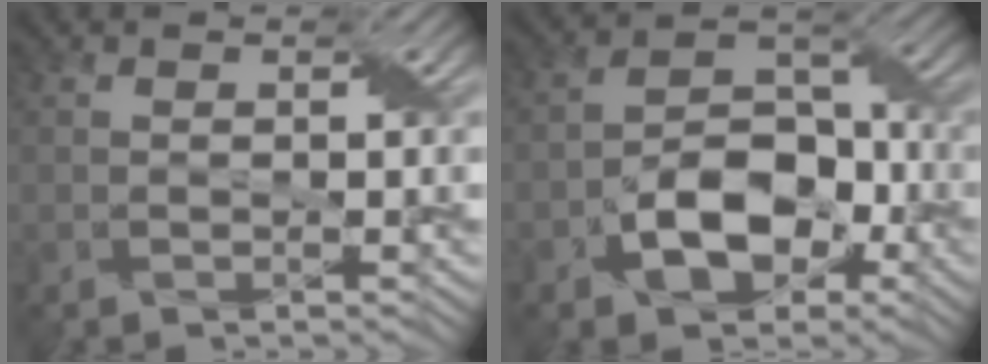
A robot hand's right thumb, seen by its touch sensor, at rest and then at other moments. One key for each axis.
{"total": 7.9, "fx": -3.8, "fy": 5.0, "fz": 4.8, "tx": -0.076, "ty": 0.002, "tz": -0.072}